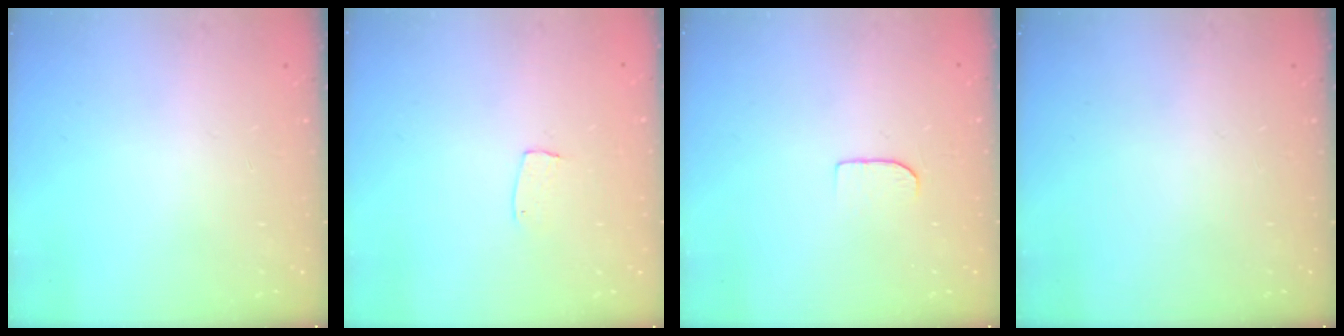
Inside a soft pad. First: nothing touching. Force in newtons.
{"total": 3.7, "press": 3.7, "slide": 0.2}
{"total": 5.0, "press": 5.0, "slide": 0.5}
{"total": 0.0}